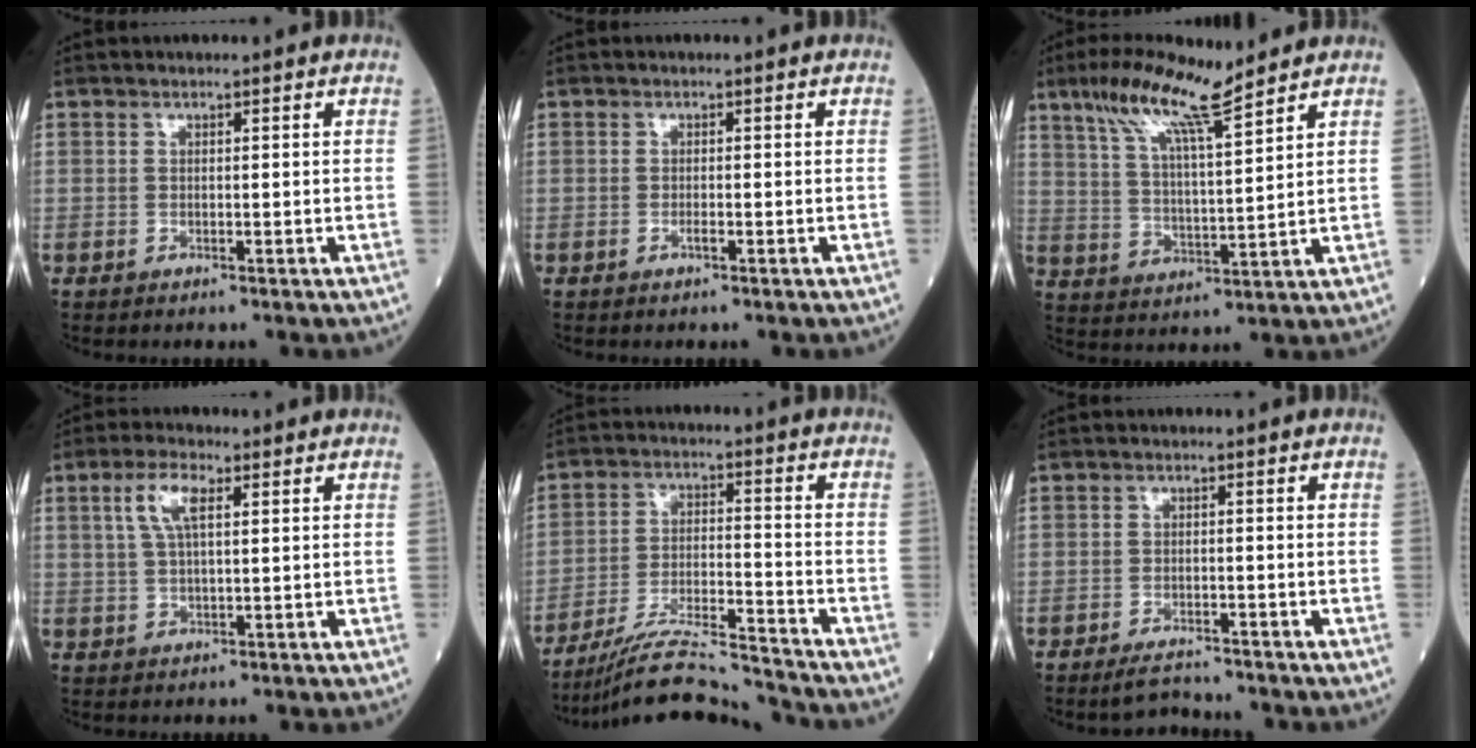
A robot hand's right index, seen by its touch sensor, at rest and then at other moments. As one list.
[{"total": 0.8, "force": [-0.4, 0.0, 0.7], "torque": [-0.013, 0.001, -0.006]}, {"total": 10.7, "force": [7.6, 0.7, 7.4], "torque": [-0.143, 0.010, 0.139]}, {"total": 5.3, "force": [2.0, 1.5, 4.7], "torque": [-0.102, 0.012, 0.041]}, {"total": 11.9, "force": [-11.4, -1.1, 3.1], "torque": [-0.055, 0.003, -0.208]}, {"total": 3.1, "force": [-3.0, 0.4, 0.7], "torque": [-0.016, -0.011, -0.050]}]